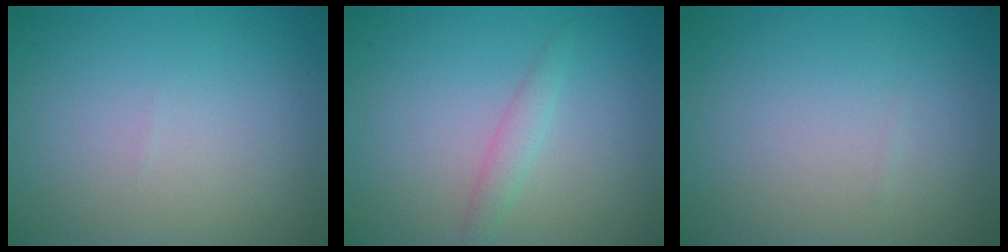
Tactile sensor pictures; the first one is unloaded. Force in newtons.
{"total": 1.4, "press": 1.4, "slide": 0.1}
{"total": 0.0}